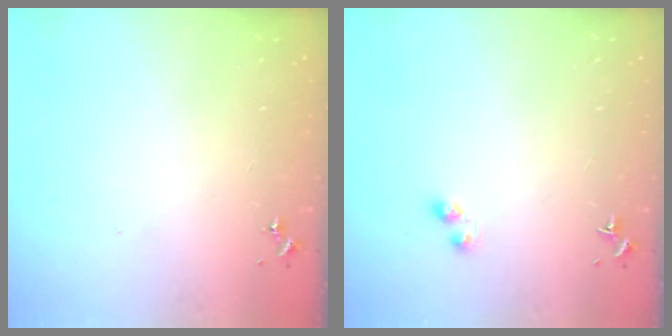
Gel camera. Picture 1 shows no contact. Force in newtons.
{"total": 3.2, "press": 3.2, "slide": 0.5}